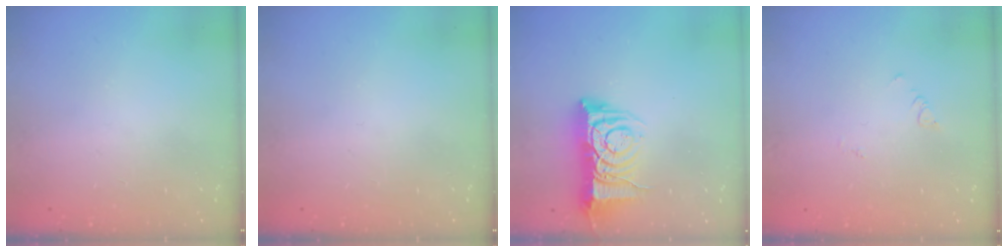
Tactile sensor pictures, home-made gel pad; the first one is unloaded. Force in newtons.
{"total": 0.0}
{"total": 10.2, "press": 10.1, "slide": 1.3}
{"total": 1.9, "press": 1.9, "slide": 0.4}